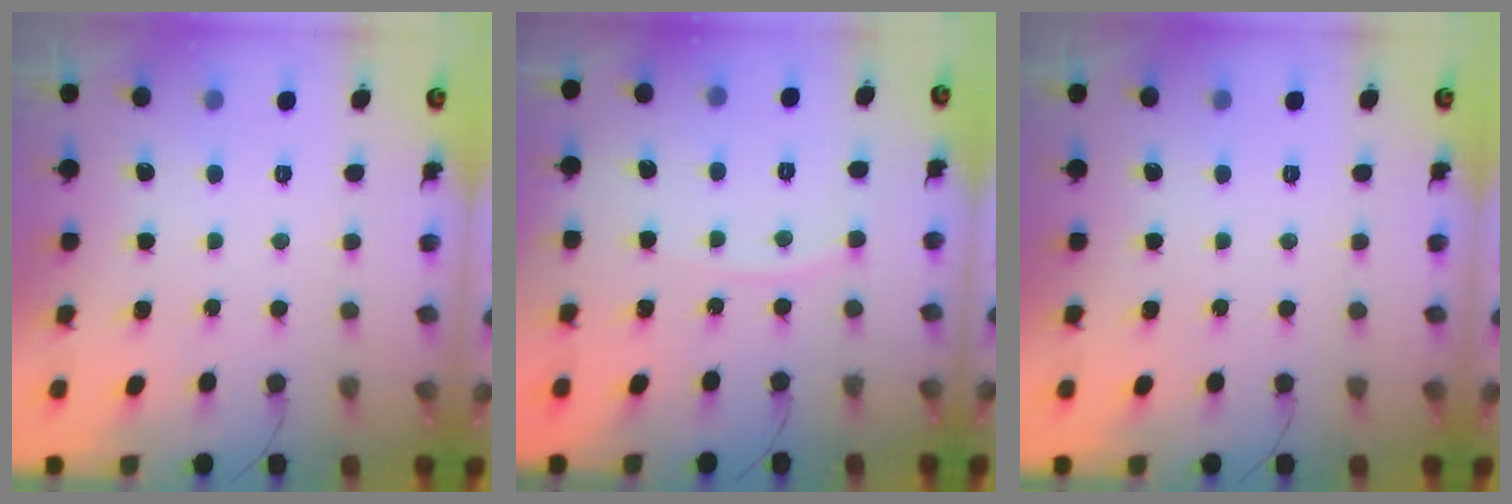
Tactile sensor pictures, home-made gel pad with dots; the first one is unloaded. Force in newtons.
{"total": 4.4, "press": 4.4, "slide": 0.8}
{"total": 0.0}